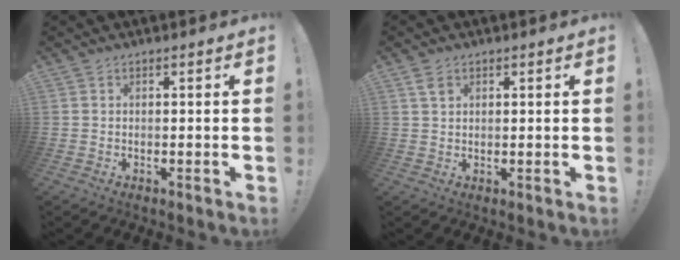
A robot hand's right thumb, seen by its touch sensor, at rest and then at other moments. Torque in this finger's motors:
{"motor_torque": [0.01, 0.89, -0.12, -0.08, 0.00]}